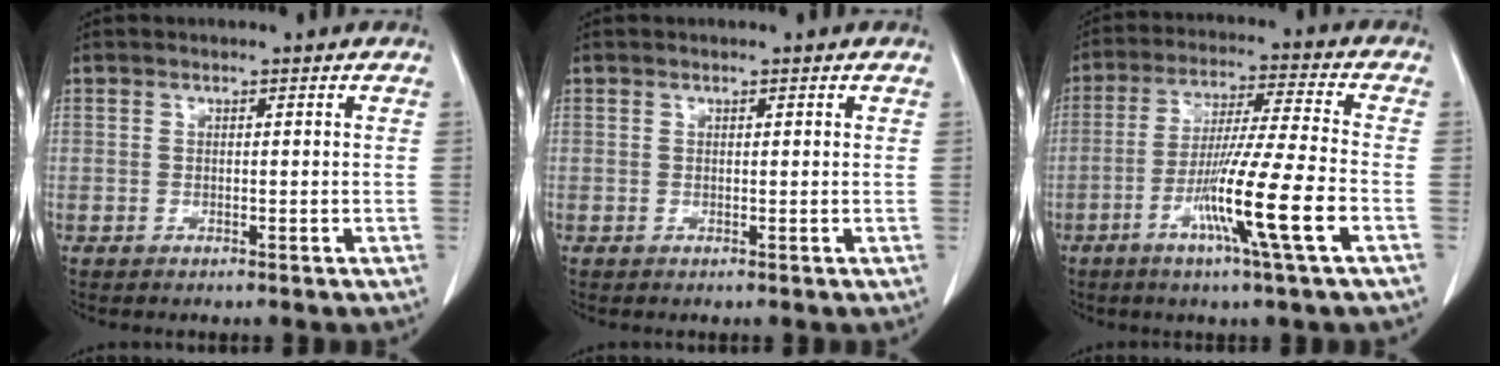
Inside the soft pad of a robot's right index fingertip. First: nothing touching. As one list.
[{"total": 0.0}, {"total": 13.0, "force": [-4.9, -1.5, 12.0], "torque": [-0.221, -0.019, -0.093]}]